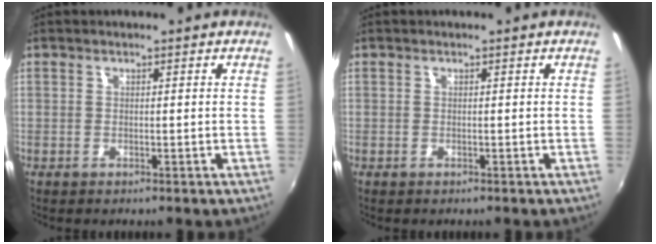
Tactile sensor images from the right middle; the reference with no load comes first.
{"total": 0.0}